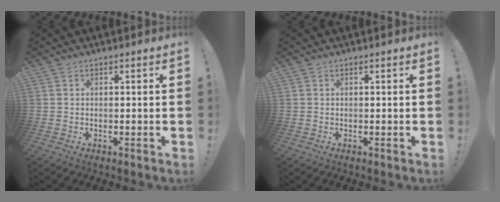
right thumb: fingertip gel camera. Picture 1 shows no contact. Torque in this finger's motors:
{"motor_torque": [-0.01, 0.01, 0.10, -0.10, 0.05]}